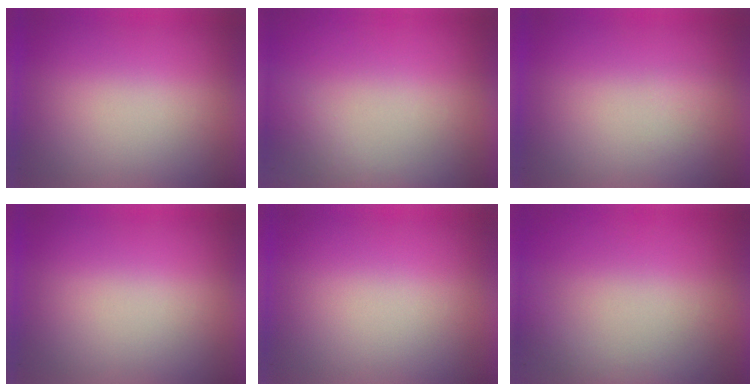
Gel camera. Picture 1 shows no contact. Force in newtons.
{"total": 8.2}
{"total": 1.1}
{"total": 0.0}
{"total": 0.0}
{"total": 4.9}